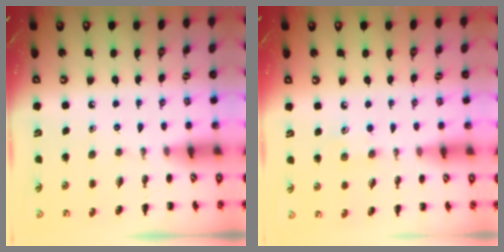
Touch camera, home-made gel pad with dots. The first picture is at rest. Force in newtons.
{"total": 4.0, "press": 3.9, "slide": 1.1}